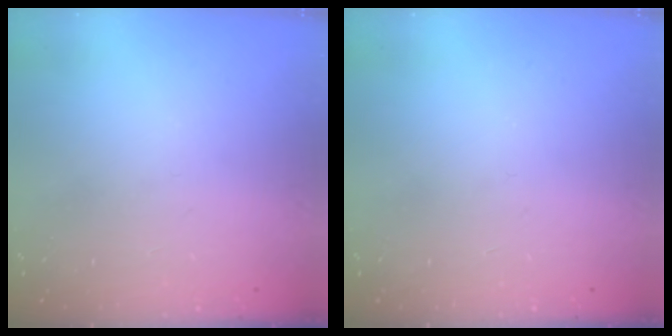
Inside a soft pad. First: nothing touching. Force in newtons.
{"total": 0.0}